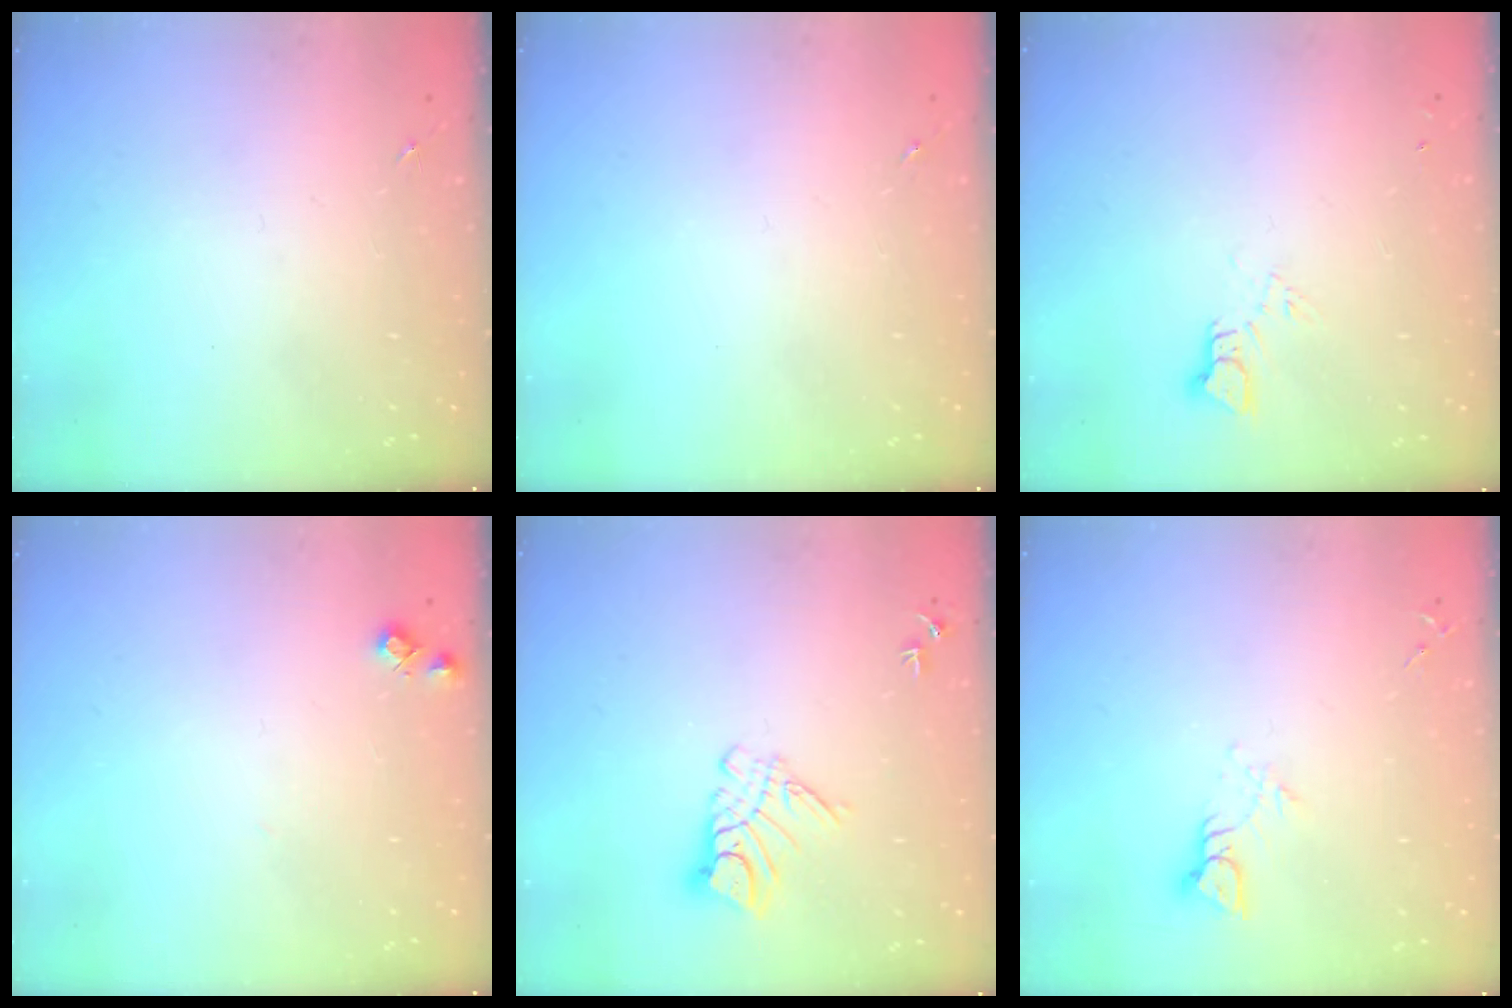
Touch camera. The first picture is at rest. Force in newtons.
{"total": 0.0}
{"total": 3.4, "press": 3.4, "slide": 0.1}
{"total": 6.6, "press": 6.6, "slide": 0.6}
{"total": 9.5, "press": 9.5, "slide": 0.9}
{"total": 4.4, "press": 4.4, "slide": 0.3}